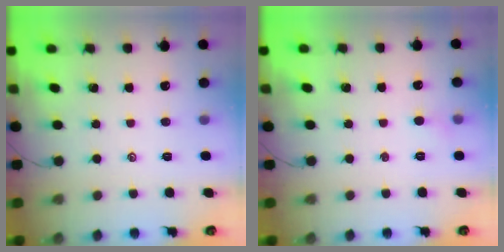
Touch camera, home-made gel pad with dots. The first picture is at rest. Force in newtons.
{"total": 2.8, "press": 2.6, "slide": 1.0}